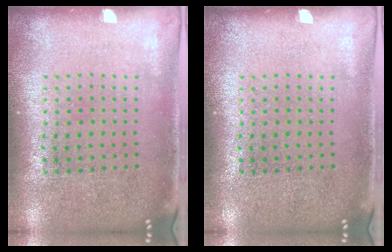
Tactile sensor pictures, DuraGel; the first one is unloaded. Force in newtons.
{"total": 0.0}